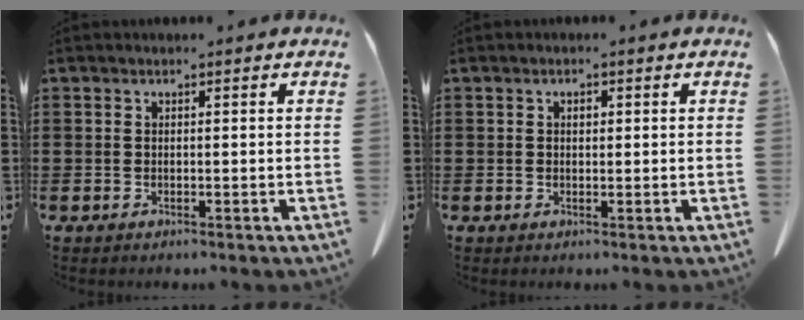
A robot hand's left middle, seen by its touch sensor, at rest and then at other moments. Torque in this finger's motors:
{"motor_torque": [-0.04, 0.04, 0.01, 0.00]}